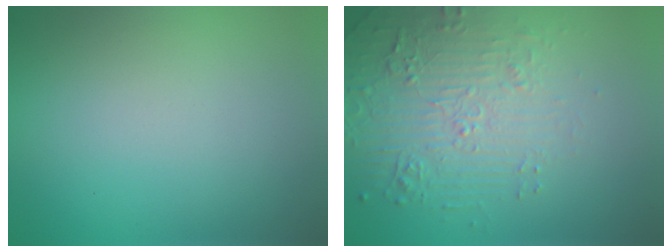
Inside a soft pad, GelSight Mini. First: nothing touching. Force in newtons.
{"total": 5.0, "press": 3.8, "slide": 3.2}